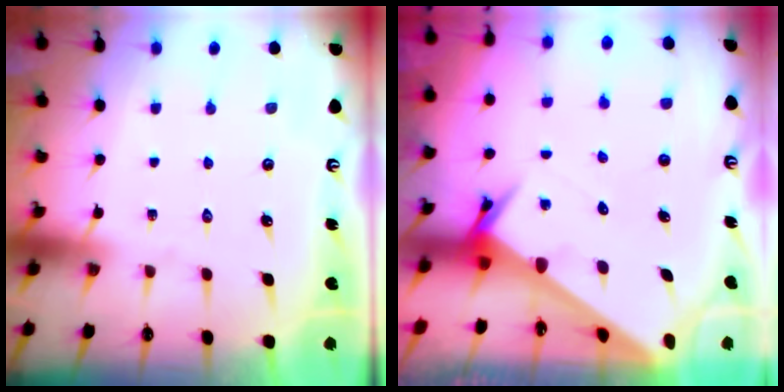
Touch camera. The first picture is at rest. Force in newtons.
{"total": 3.6, "press": 3.6, "slide": 0.3}